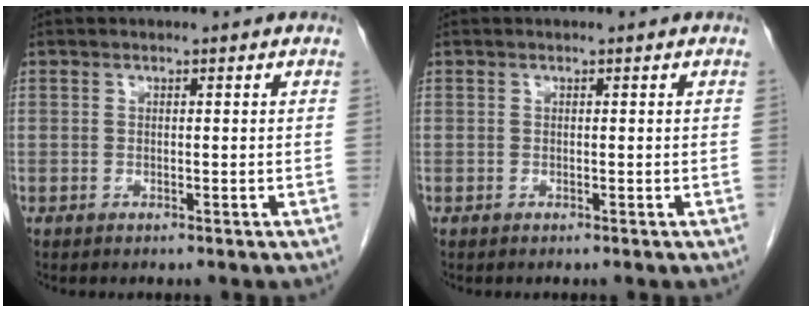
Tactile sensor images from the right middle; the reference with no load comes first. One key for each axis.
{"total": 0.0}